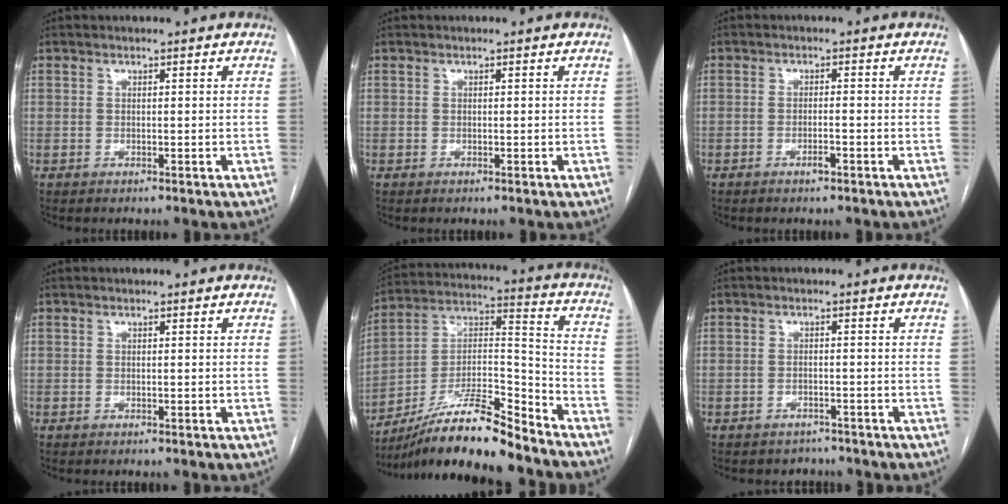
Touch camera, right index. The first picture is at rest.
{"total": 0.0}
{"total": 1.8, "force": [-1.0, 0.3, 1.4], "torque": [-0.025, 0.000, -0.017]}
{"total": 0.0}
{"total": 17.0, "force": [-14.4, 1.7, 8.9], "torque": [-0.161, 0.020, -0.253]}
{"total": 2.7, "force": [-2.2, 1.5, -0.2], "torque": [-0.006, 0.006, -0.030]}